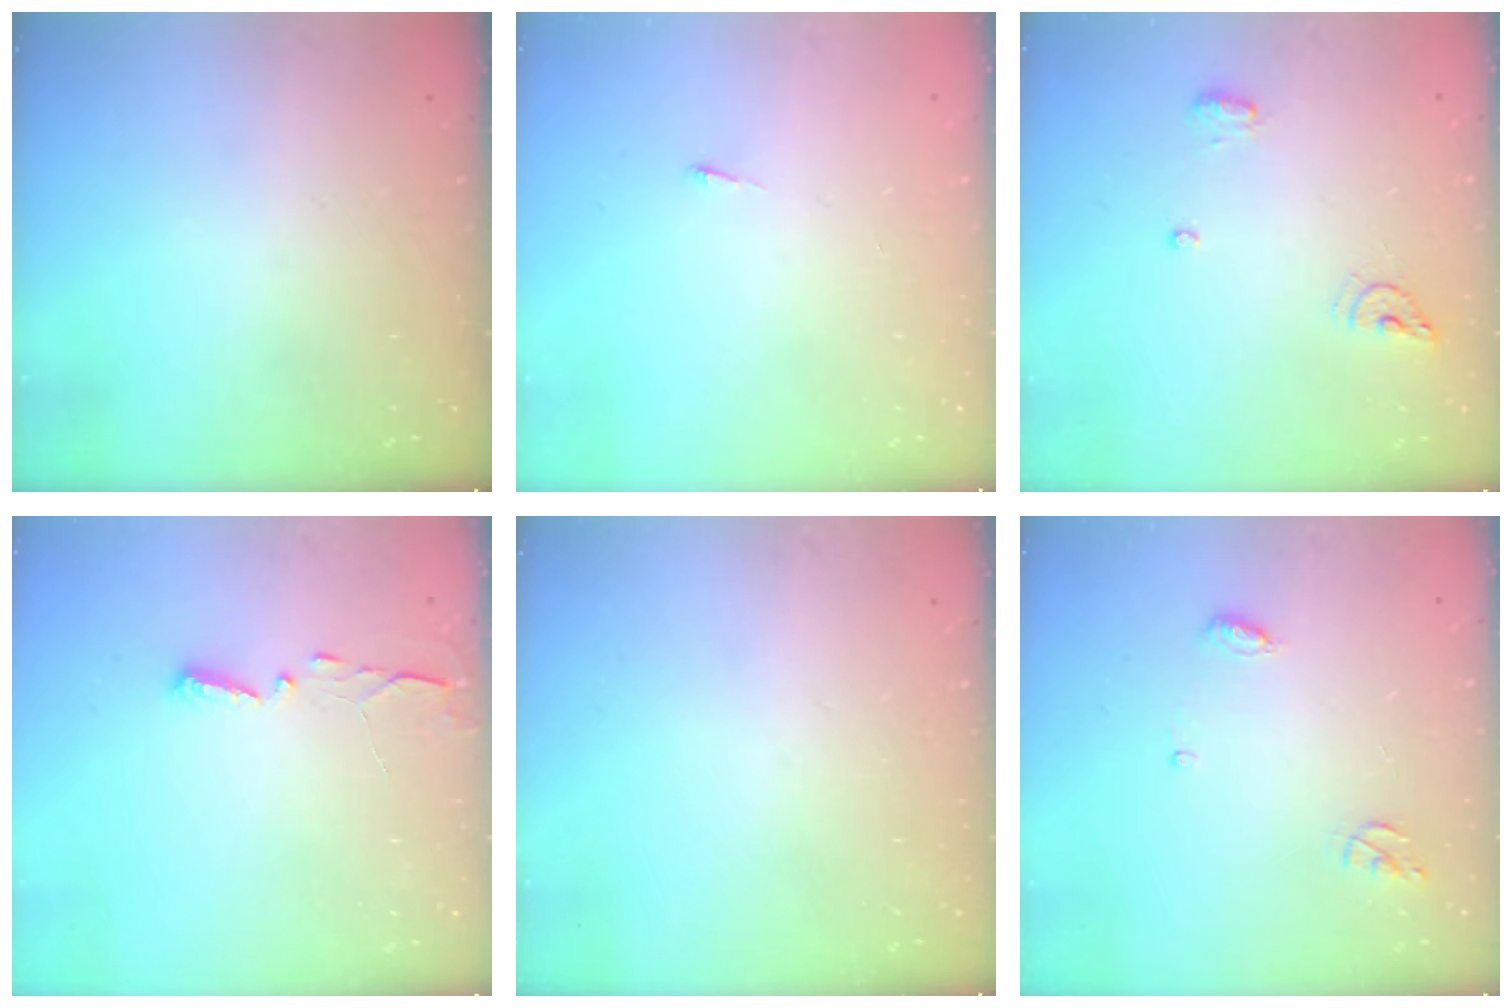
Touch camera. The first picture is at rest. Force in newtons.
{"total": 2.6, "press": 2.5, "slide": 0.3}
{"total": 6.8, "press": 6.7, "slide": 1.2}
{"total": 3.1, "press": 3.1, "slide": 0.3}
{"total": 0.0}
{"total": 5.1, "press": 5.1, "slide": 0.4}